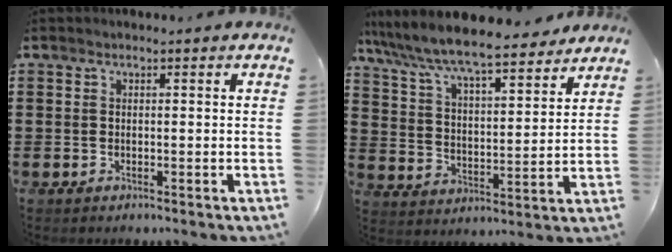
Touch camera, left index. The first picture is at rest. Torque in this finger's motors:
{"motor_torque": [2.02, 0.12, 1.06, 0.21]}